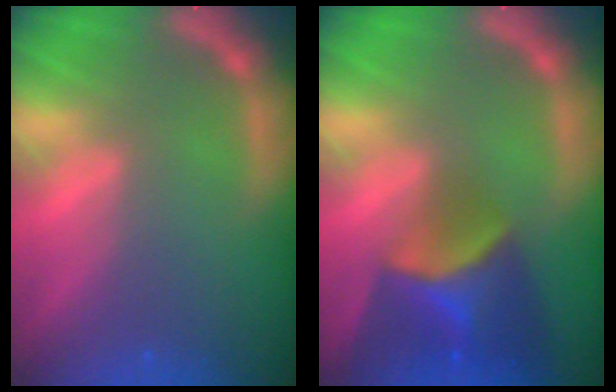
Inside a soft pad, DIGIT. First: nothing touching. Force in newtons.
{"total": 7.9}